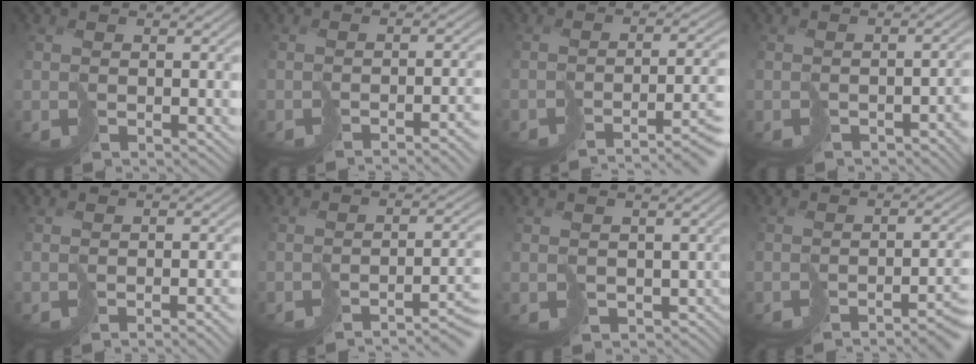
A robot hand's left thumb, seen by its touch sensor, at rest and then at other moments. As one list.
[{"total": 4.4, "force": [-3.8, 0.1, 2.2], "torque": [-0.020, -0.006, -0.056]}, {"total": 7.8, "force": [-5.6, 1.2, 5.2], "torque": [-0.058, -0.009, -0.074]}, {"total": 4.5, "force": [-3.1, 1.8, 2.8], "torque": [-0.030, -0.011, -0.044]}, {"total": 3.2, "force": [-2.8, 0.3, 1.4], "torque": [-0.009, -0.001, -0.043]}, {"total": 6.2, "force": [-4.9, 0.6, 3.7], "torque": [-0.037, -0.008, -0.074]}, {"total": 4.7, "force": [-1.1, 4.0, 2.2], "torque": [-0.037, -0.023, -0.006]}, {"total": 6.0, "force": [-4.9, 0.4, 3.4], "torque": [-0.033, -0.008, -0.069]}]